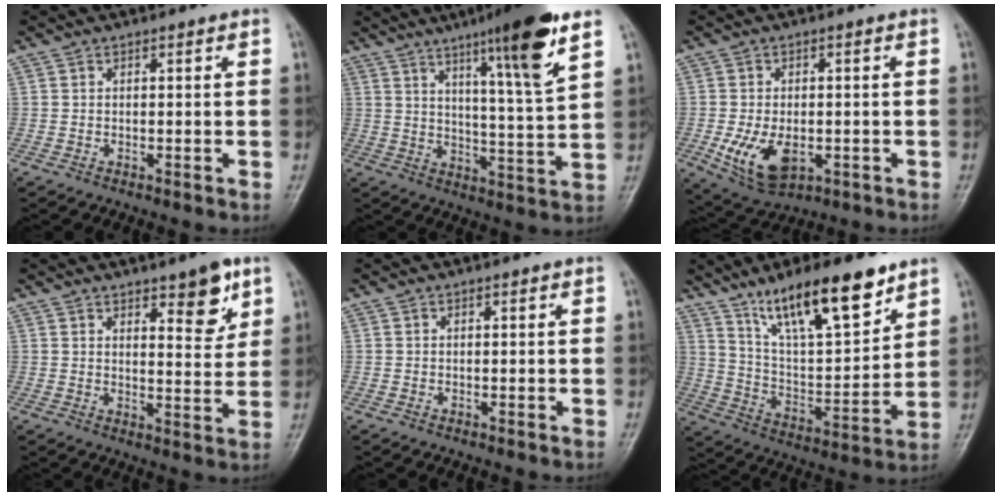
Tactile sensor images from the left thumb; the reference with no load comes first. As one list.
[{"total": 15.1, "force": [8.7, 0.9, 12.3], "torque": [-0.186, -0.047, 0.135]}, {"total": 9.3, "force": [-2.4, 5.6, 7.0], "torque": [-0.124, -0.006, -0.029]}, {"total": 8.0, "force": [4.6, 2.9, 5.8], "torque": [-0.057, -0.030, 0.062]}, {"total": 0.0}, {"total": 18.5, "force": [12.3, 5.3, 12.7], "torque": [-0.183, -0.059, 0.224]}]